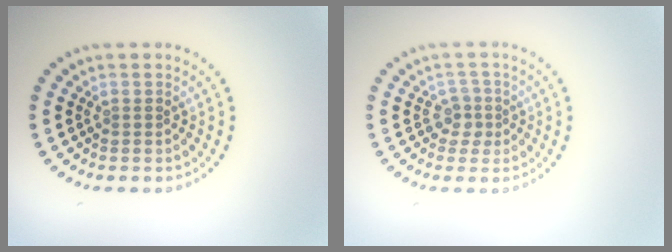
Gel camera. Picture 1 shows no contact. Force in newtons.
{"total": 1.8, "press": 1.4, "slide": 1.2}